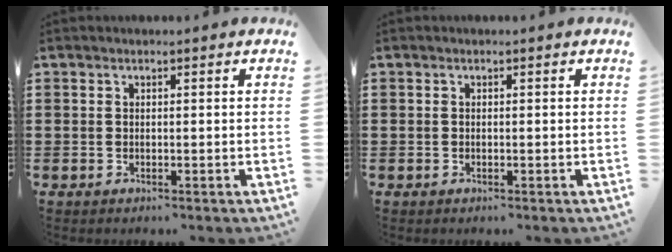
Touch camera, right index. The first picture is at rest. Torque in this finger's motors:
{"motor_torque": [-1.04, 1.10, -0.01, -0.01]}